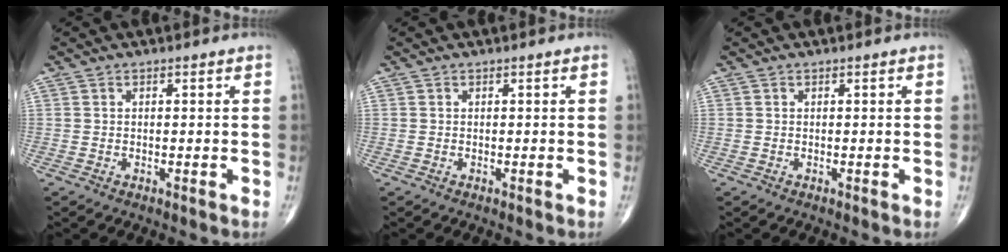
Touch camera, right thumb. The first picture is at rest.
{"total": 0.0}
{"total": 0.0}